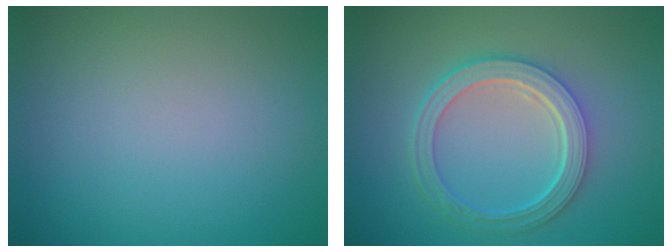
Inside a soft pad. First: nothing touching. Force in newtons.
{"total": 5.1, "press": 3.9, "slide": 3.3}